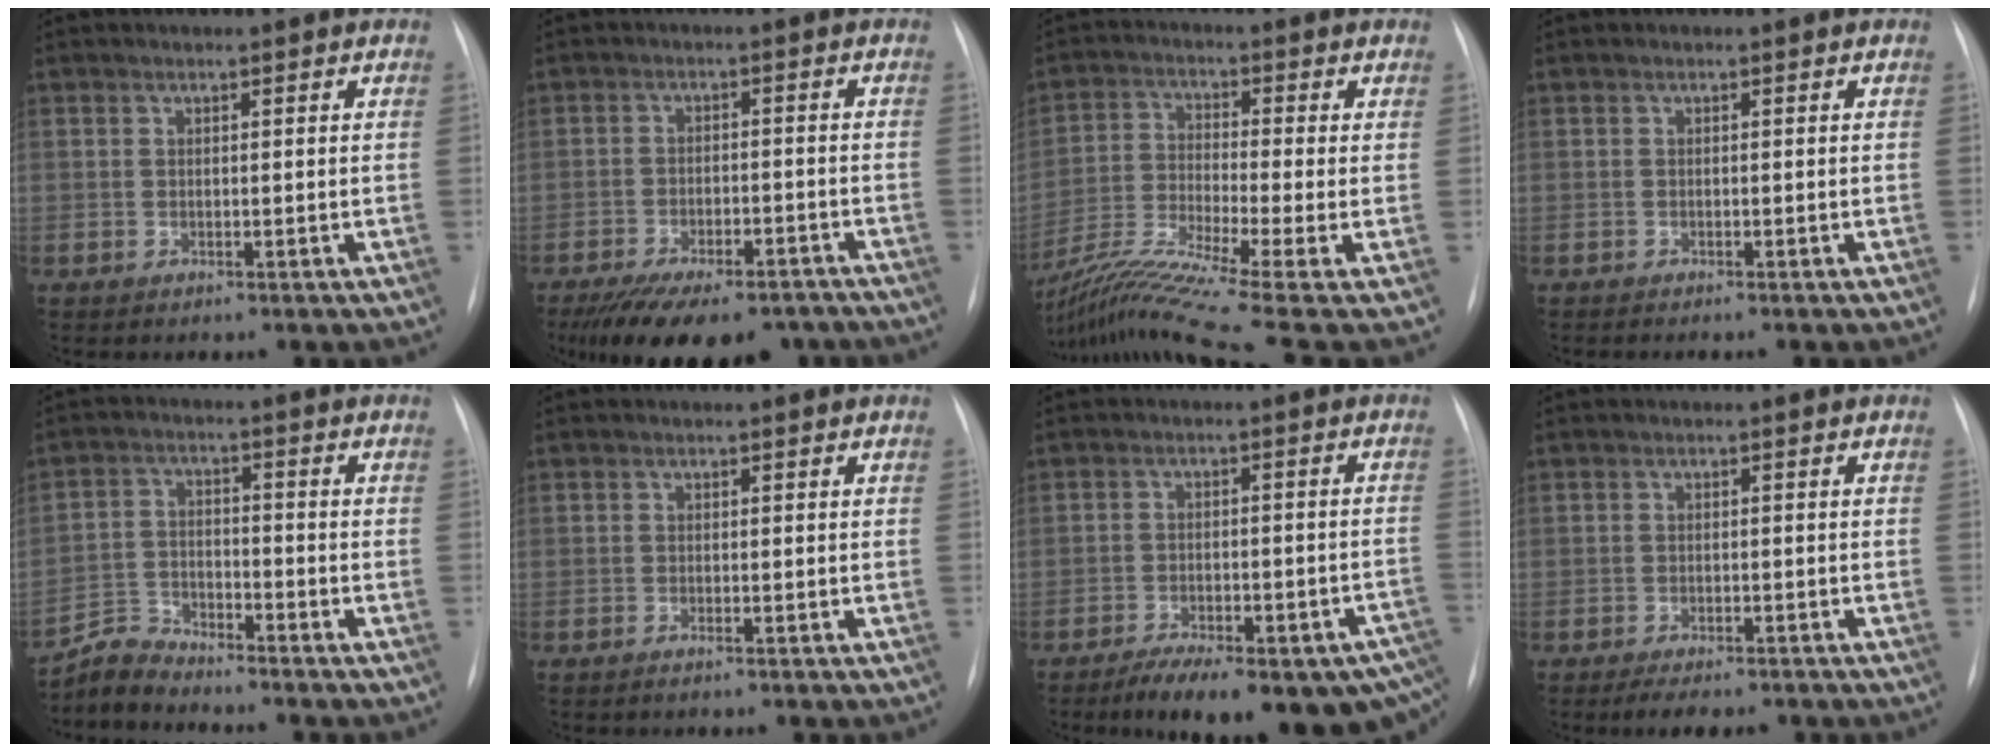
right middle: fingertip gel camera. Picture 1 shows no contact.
{"total": 17.5, "force": [-13.6, 6.6, 8.9], "torque": [-0.157, -0.013, -0.188]}
{"total": 11.2, "force": [-8.2, -2.1, 7.3], "torque": [-0.140, -0.018, -0.143]}
{"total": 0.8, "force": [-0.7, -0.1, 0.4], "torque": [-0.002, -0.001, -0.010]}
{"total": 4.8, "force": [-4.8, 0.3, -0.7], "torque": [0.011, -0.005, -0.090]}
{"total": 0.7, "force": [-0.4, 0.0, 0.5], "torque": [-0.011, -0.001, -0.008]}
{"total": 18.1, "force": [-12.2, 5.8, 12.1], "torque": [-0.117, 0.024, -0.160]}
{"total": 5.0, "force": [-4.0, 1.7, 2.5], "torque": [-0.033, -0.007, -0.051]}